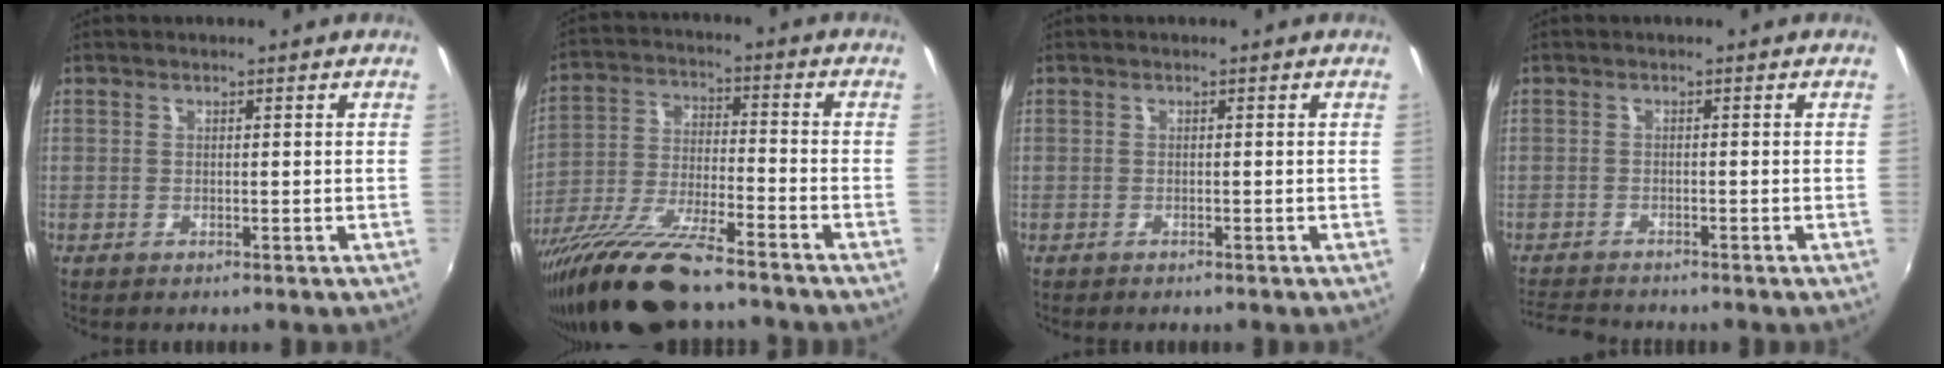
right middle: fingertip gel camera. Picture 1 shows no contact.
{"total": 16.7, "force": [-13.0, 3.1, 10.1], "torque": [-0.209, -0.038, -0.238]}
{"total": 0.7, "force": [-0.6, 0.2, 0.1], "torque": [-0.007, -0.002, -0.010]}
{"total": 6.0, "force": [-5.6, 0.9, 1.8], "torque": [-0.056, -0.018, -0.099]}